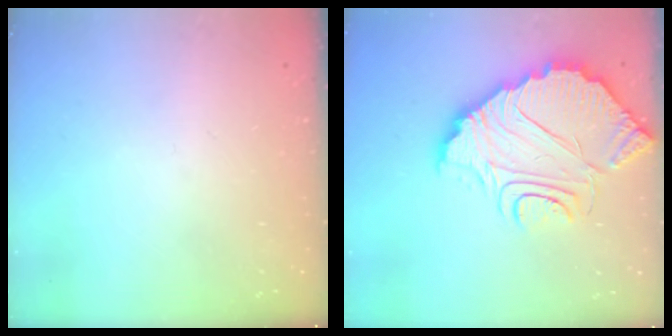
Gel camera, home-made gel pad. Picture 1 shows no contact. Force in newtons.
{"total": 14.8, "press": 14.7, "slide": 1.1}